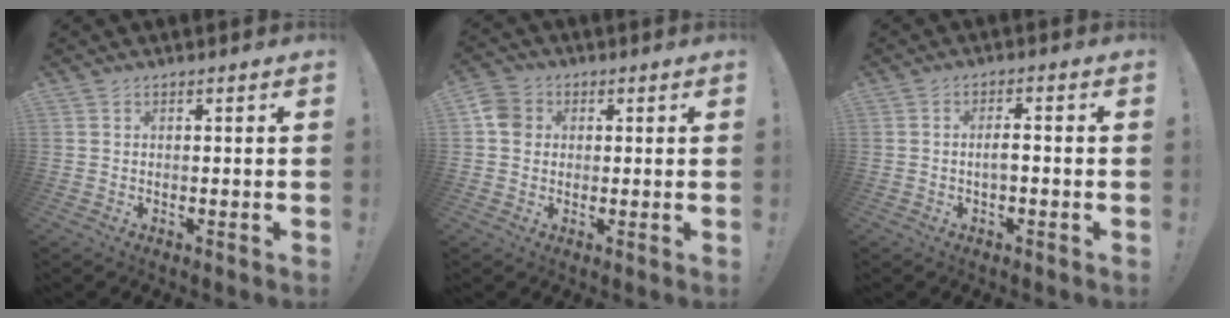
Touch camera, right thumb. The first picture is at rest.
{"total": 6.4, "force": [1.0, 5.5, 3.0], "torque": [-0.048, 0.010, 0.020]}
{"total": 3.1, "force": [-0.9, 0.8, 2.9], "torque": [-0.053, 0.009, -0.018]}